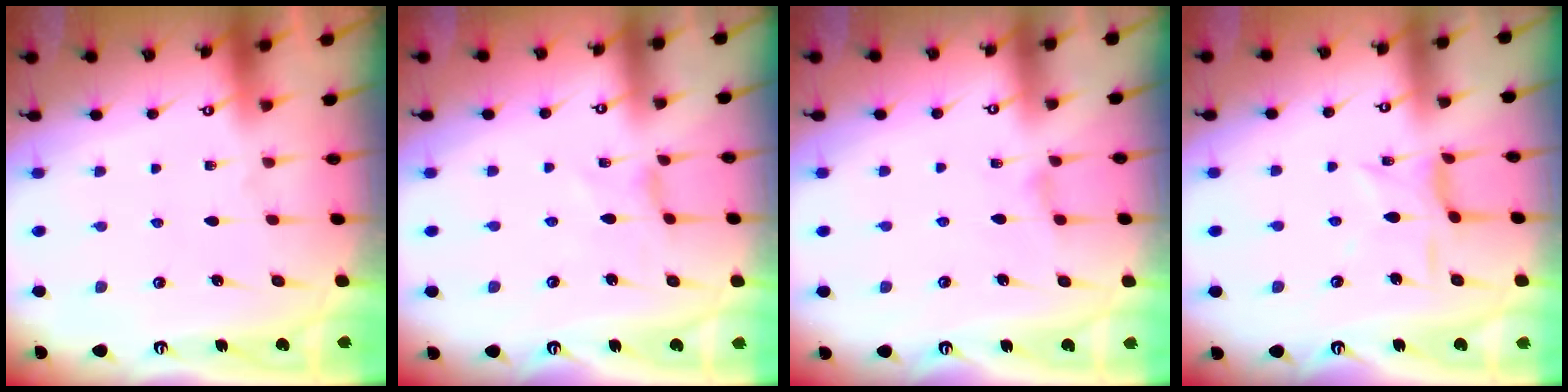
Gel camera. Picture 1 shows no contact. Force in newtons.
{"total": 0.0}
{"total": 2.9, "press": 2.9, "slide": 0.4}
{"total": 4.9, "press": 4.8, "slide": 0.5}